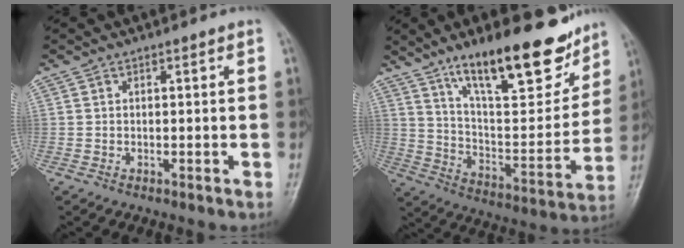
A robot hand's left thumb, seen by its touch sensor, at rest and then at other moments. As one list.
[{"total": 23.0, "force": [15.4, 7.6, 15.3], "torque": [-0.188, -0.071, 0.253]}]